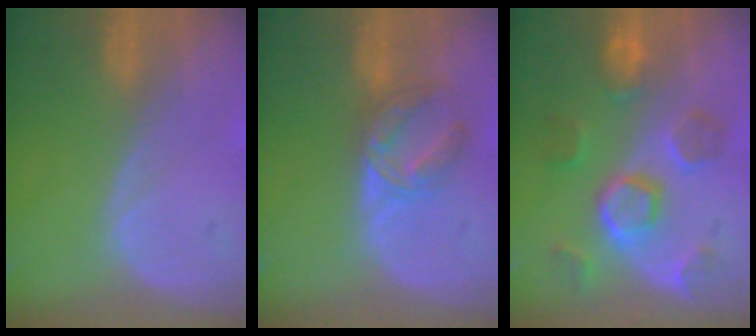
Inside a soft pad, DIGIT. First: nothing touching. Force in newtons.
{"total": 5.7, "press": 5.6, "slide": 0.9}
{"total": 8.5, "press": 8.4, "slide": 0.8}